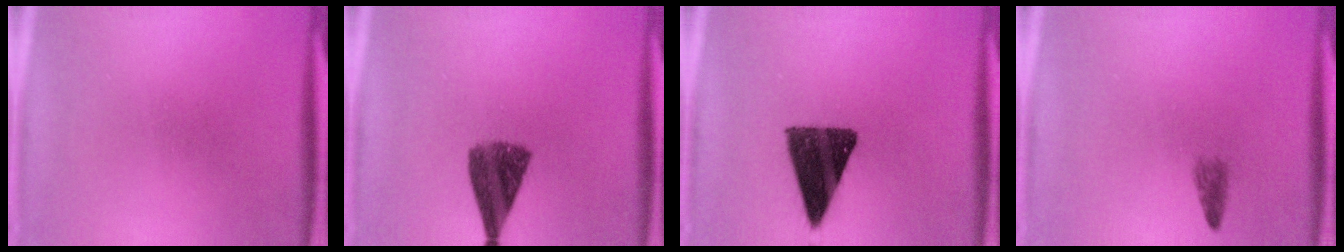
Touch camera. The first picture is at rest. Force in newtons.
{"total": 7.6}
{"total": 13.4}
{"total": 1.4}